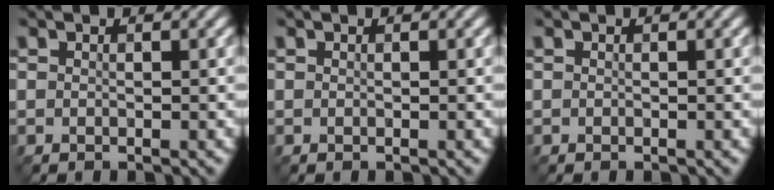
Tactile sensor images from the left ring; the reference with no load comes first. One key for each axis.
{"total": 0.0}
{"total": 0.0}